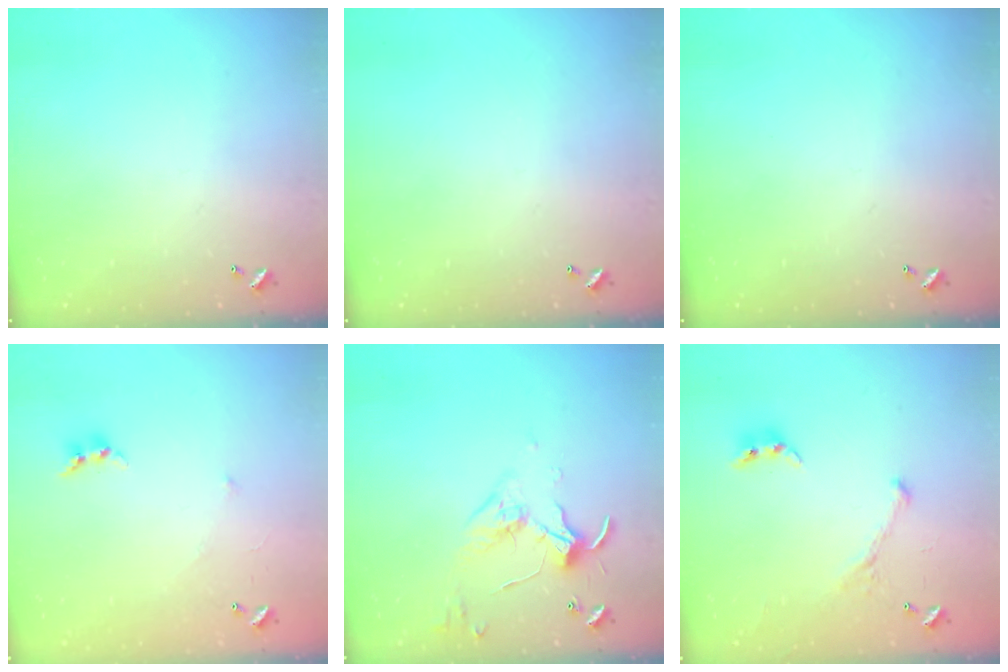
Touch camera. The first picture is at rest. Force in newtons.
{"total": 0.0}
{"total": 0.0}
{"total": 6.1, "press": 6.1, "slide": 0.4}
{"total": 3.4, "press": 3.3, "slide": 0.6}
{"total": 2.0, "press": 2.0, "slide": 0.4}